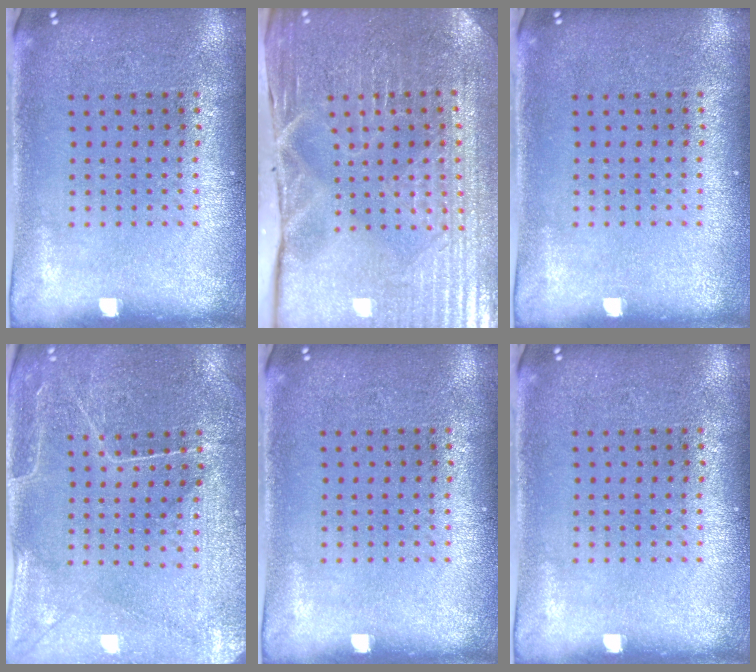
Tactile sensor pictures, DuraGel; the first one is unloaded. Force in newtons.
{"total": 4.1, "press": 4.1, "slide": 0.5}
{"total": 0.0}
{"total": 0.7, "press": 0.5, "slide": 0.4}
{"total": 0.0}
{"total": 0.0}